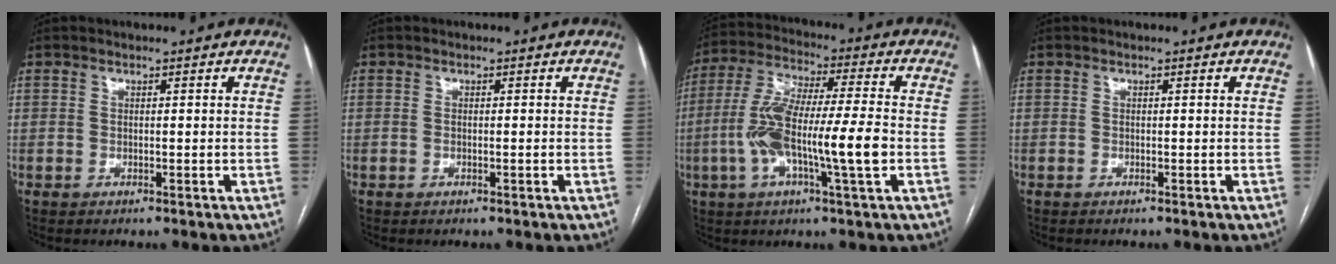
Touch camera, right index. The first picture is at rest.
{"total": 0.6, "force": [-0.2, 0.1, 0.6], "torque": [-0.013, -0.001, 0.000]}
{"total": 14.2, "force": [-3.0, 1.1, 13.8], "torque": [-0.270, 0.007, -0.058]}
{"total": 0.0}